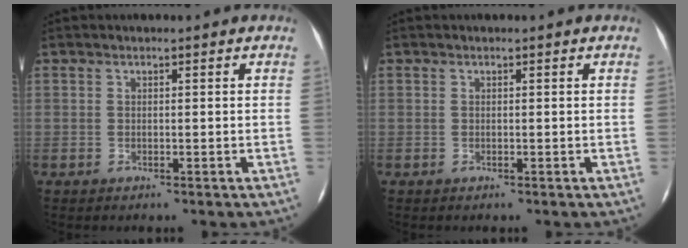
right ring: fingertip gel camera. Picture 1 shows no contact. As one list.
[{"total": 0.0}]